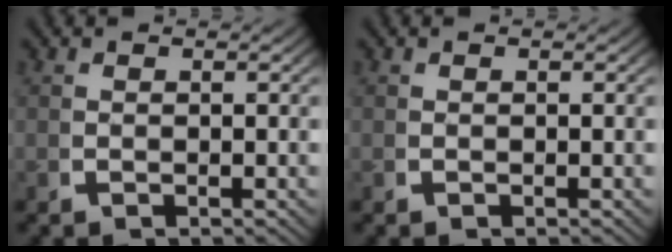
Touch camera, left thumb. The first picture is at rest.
{"total": 0.0}